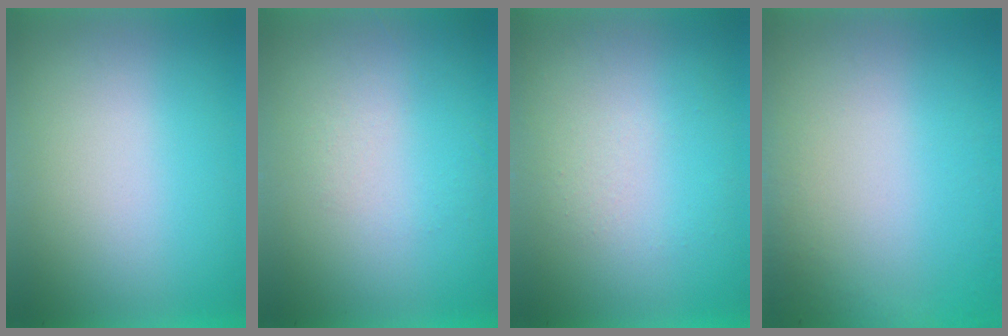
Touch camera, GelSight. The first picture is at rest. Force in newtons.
{"total": 1.2}
{"total": 1.1}
{"total": 2.8}